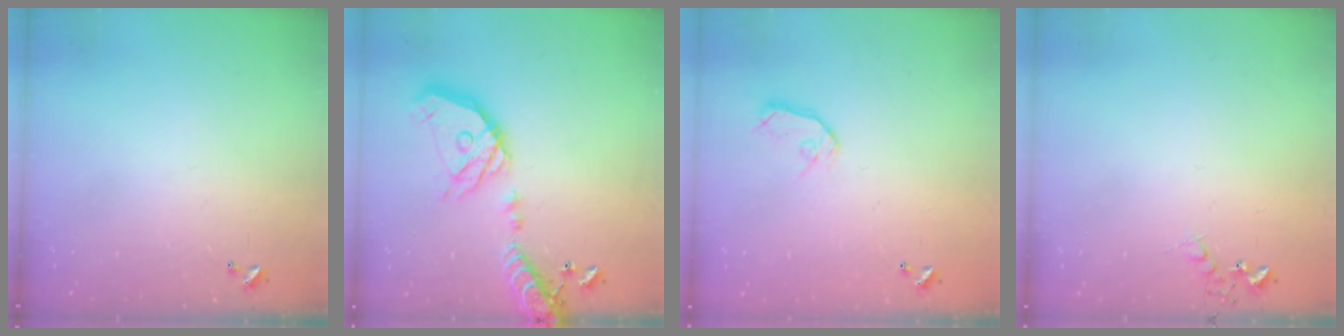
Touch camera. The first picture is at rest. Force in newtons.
{"total": 21.8, "press": 21.5, "slide": 3.7}
{"total": 8.0, "press": 8.0, "slide": 0.4}
{"total": 4.8, "press": 4.7, "slide": 0.8}